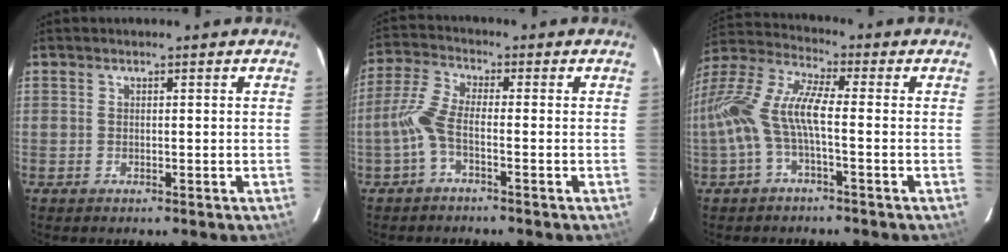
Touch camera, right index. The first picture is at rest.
{"total": 3.7, "force": [-1.7, 0.9, 3.2], "torque": [-0.080, 0.008, -0.037]}
{"total": 12.3, "force": [-2.2, 3.3, 11.6], "torque": [-0.241, 0.009, -0.047]}